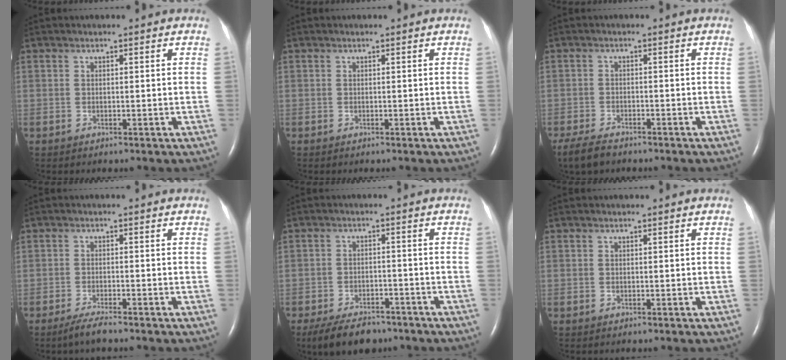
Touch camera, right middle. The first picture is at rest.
{"total": 0.0}
{"total": 4.4, "force": [-3.7, 1.2, 2.1], "torque": [-0.046, -0.012, -0.065]}
{"total": 2.4, "force": [-1.9, -0.2, 1.4], "torque": [-0.038, -0.007, -0.040]}
{"total": 7.6, "force": [-6.0, 3.3, 3.4], "torque": [-0.057, -0.004, -0.096]}
{"total": 0.0}